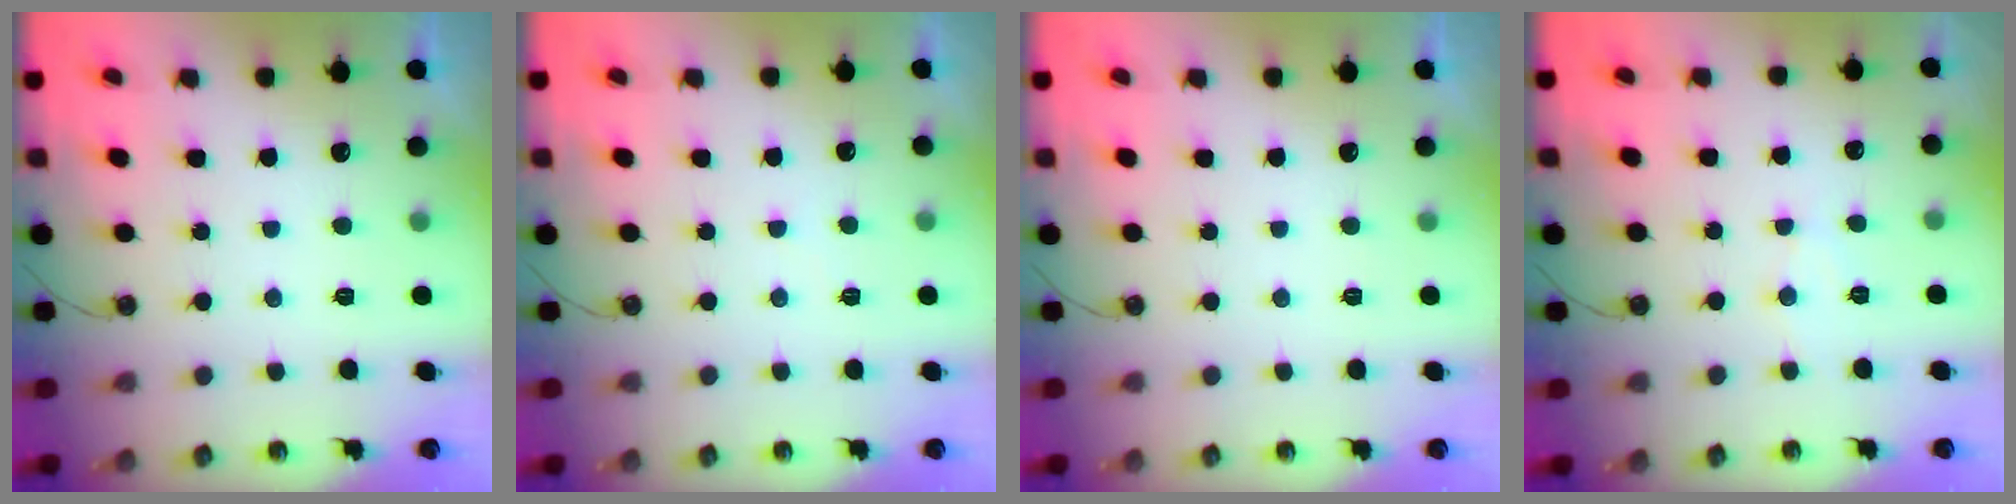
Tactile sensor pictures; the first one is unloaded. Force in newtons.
{"total": 1.5, "press": 1.5, "slide": 0.4}
{"total": 0.0}
{"total": 5.3, "press": 5.3, "slide": 0.6}